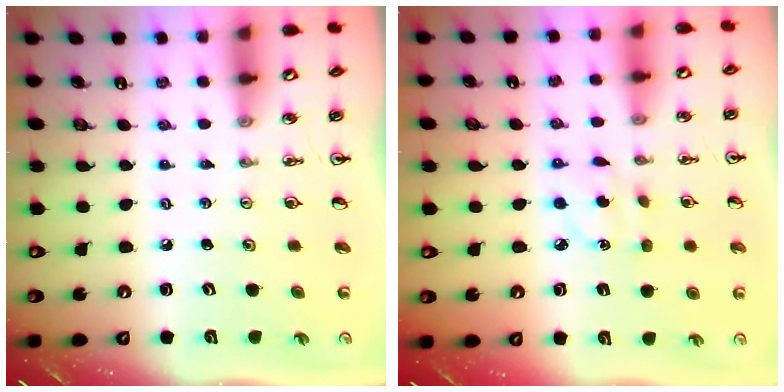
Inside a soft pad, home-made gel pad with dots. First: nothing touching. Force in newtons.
{"total": 3.7, "press": 3.6, "slide": 0.9}